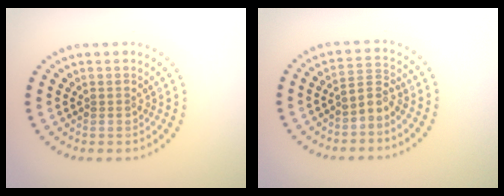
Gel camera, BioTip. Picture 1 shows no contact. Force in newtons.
{"total": 2.1, "press": 1.4, "slide": 1.5}